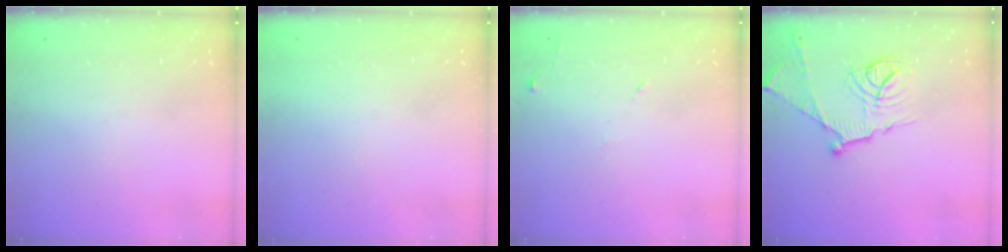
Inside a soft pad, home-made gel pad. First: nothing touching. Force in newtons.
{"total": 1.6, "press": 1.6, "slide": 0.1}
{"total": 6.3, "press": 6.2, "slide": 0.7}
{"total": 16.0, "press": 16.0, "slide": 1.4}